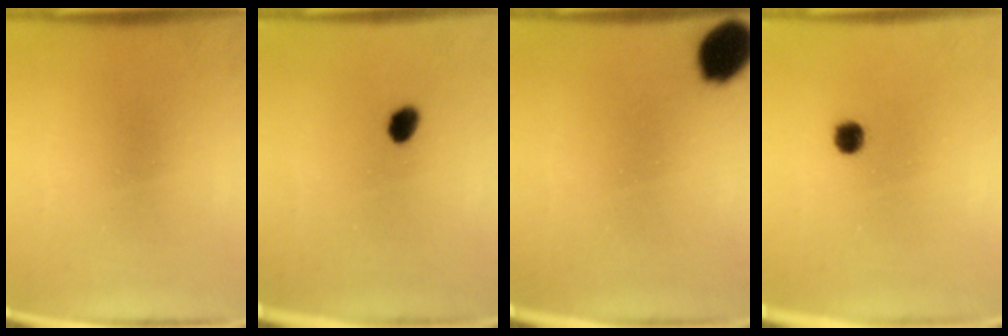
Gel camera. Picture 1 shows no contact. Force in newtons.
{"total": 2.7}
{"total": 9.7}
{"total": 2.8}